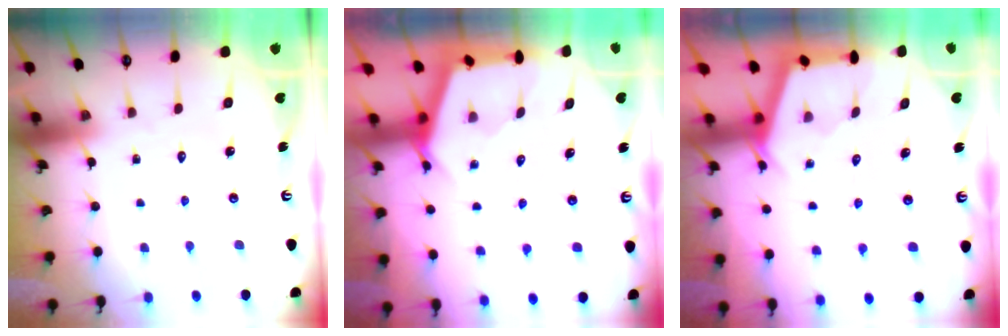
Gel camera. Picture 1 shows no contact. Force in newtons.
{"total": 2.7, "press": 2.7, "slide": 0.4}
{"total": 2.8, "press": 2.8, "slide": 0.4}